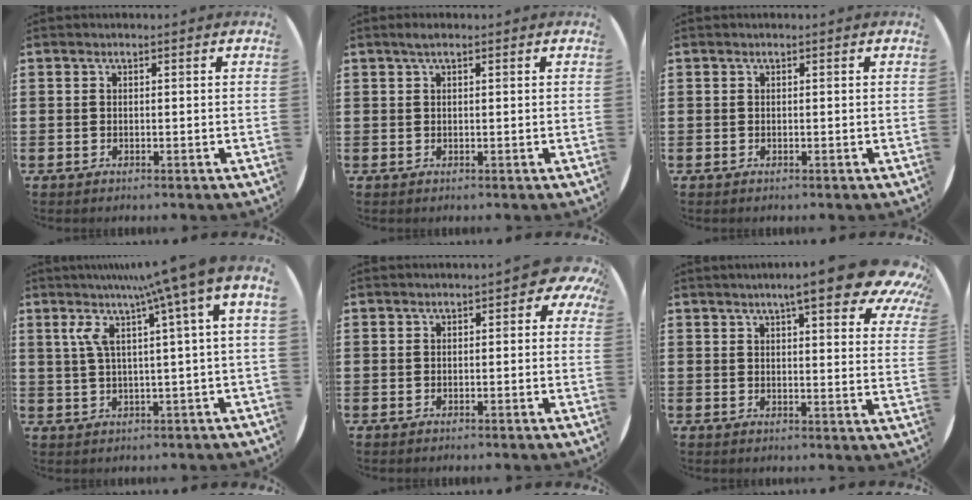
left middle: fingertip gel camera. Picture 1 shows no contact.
{"total": 1.0, "force": [0.6, 0.2, 0.7], "torque": [-0.014, 0.005, 0.009]}
{"total": 0.0}
{"total": 8.9, "force": [3.7, 0.3, 8.1], "torque": [-0.161, -0.008, 0.056]}
{"total": 1.6, "force": [0.3, 0.7, 1.4], "torque": [-0.030, 0.008, 0.003]}
{"total": 11.3, "force": [8.3, 2.1, 7.4], "torque": [-0.113, -0.028, 0.136]}